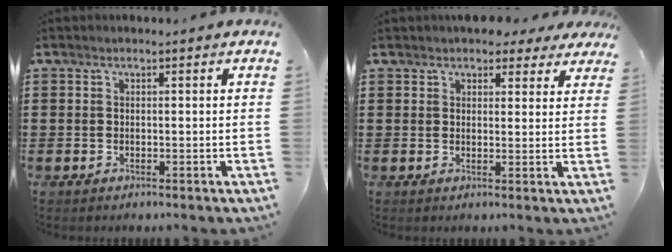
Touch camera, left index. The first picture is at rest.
{"total": 3.4, "force": [2.9, 1.4, 0.9], "torque": [-0.018, 0.000, 0.053]}